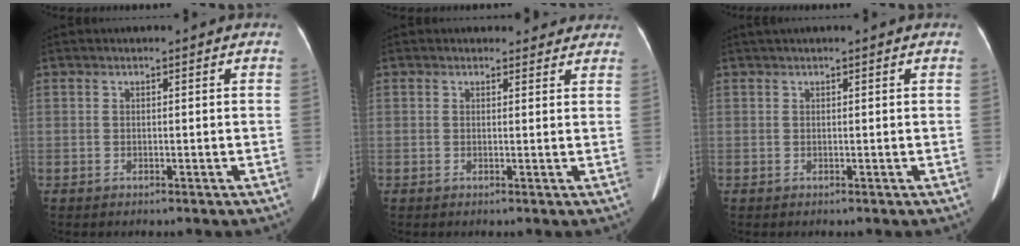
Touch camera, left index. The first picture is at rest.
{"total": 3.8, "force": [3.4, 1.6, 0.3], "torque": [0.008, 0.001, 0.026]}
{"total": 1.4, "force": [1.1, -0.2, 0.8], "torque": [-0.010, 0.026, 0.026]}